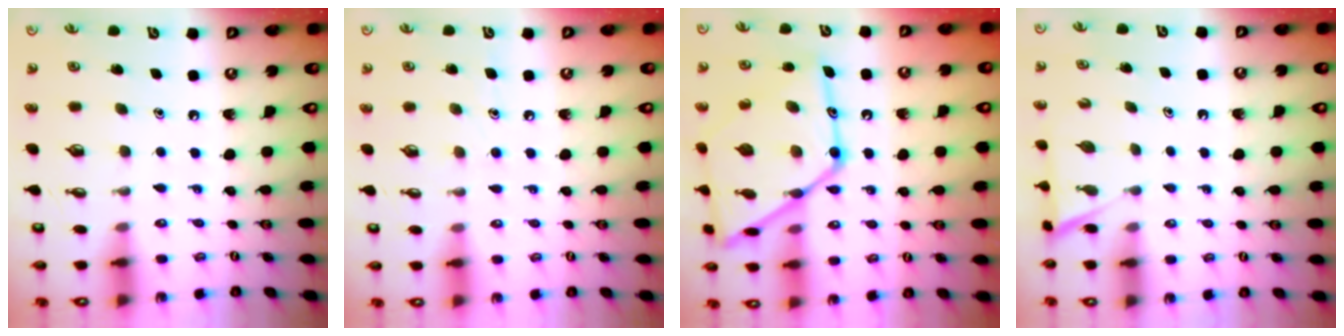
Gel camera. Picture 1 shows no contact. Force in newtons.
{"total": 4.4, "press": 4.4, "slide": 0.6}
{"total": 22.0, "press": 21.9, "slide": 1.6}
{"total": 3.3, "press": 3.3, "slide": 0.4}